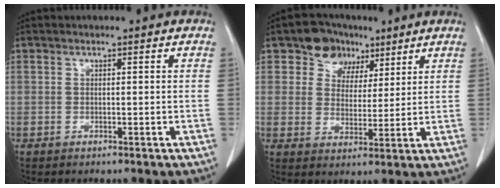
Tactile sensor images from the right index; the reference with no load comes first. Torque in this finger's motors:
{"motor_torque": [-0.10, 0.33, -0.01, 0.03]}